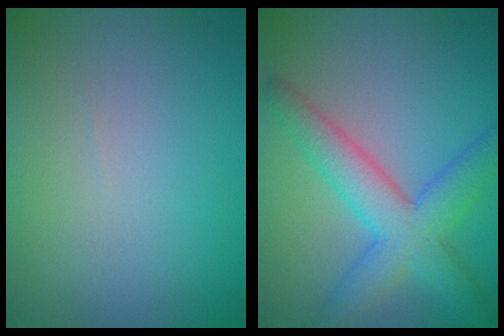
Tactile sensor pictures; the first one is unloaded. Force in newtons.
{"total": 6.1, "press": 6.1, "slide": 0.2}